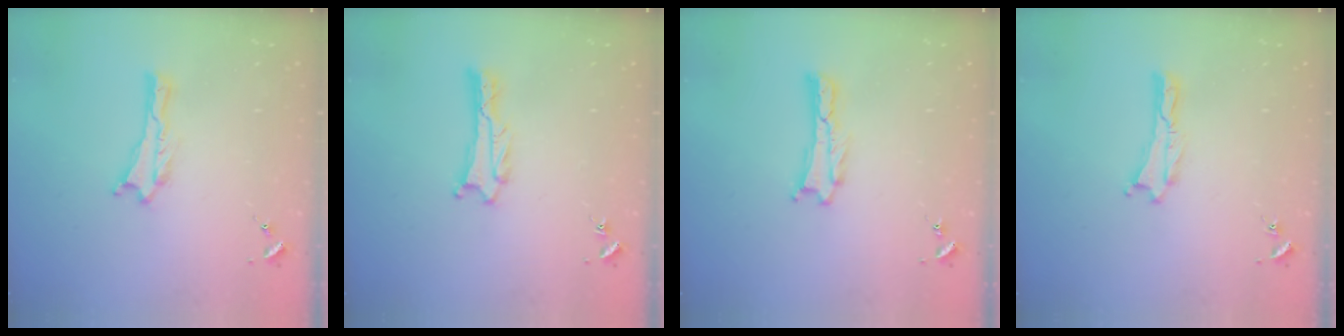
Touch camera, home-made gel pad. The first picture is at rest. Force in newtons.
{"total": 1.3, "press": 1.3, "slide": 0.0}
{"total": 0.0}
{"total": 0.0}